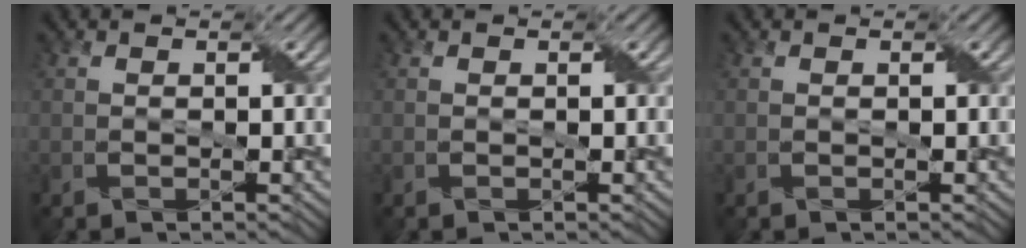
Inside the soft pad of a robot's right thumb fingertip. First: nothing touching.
{"total": 0.0}
{"total": 0.0}